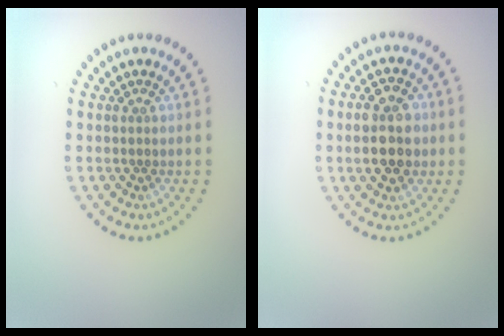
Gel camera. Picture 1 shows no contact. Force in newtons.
{"total": 4.9, "press": 4.9, "slide": 0.2}